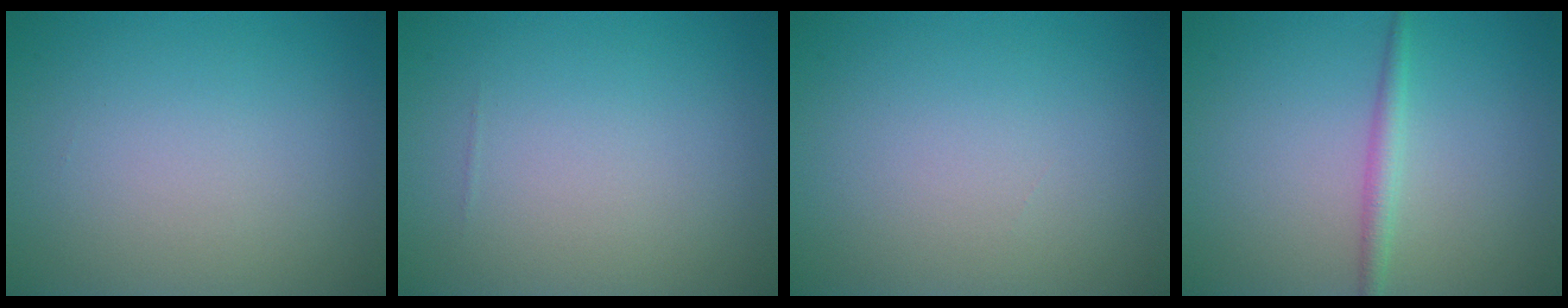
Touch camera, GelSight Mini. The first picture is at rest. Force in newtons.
{"total": 0.0}
{"total": 0.0}
{"total": 1.7, "press": 1.7, "slide": 0.1}